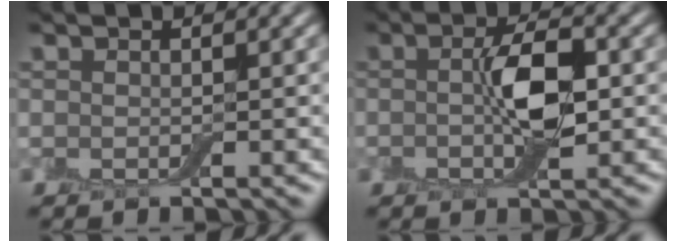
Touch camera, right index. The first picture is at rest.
{"total": 4.7, "force": [-0.3, 1.7, 4.4], "torque": [-0.086, 0.003, -0.006]}